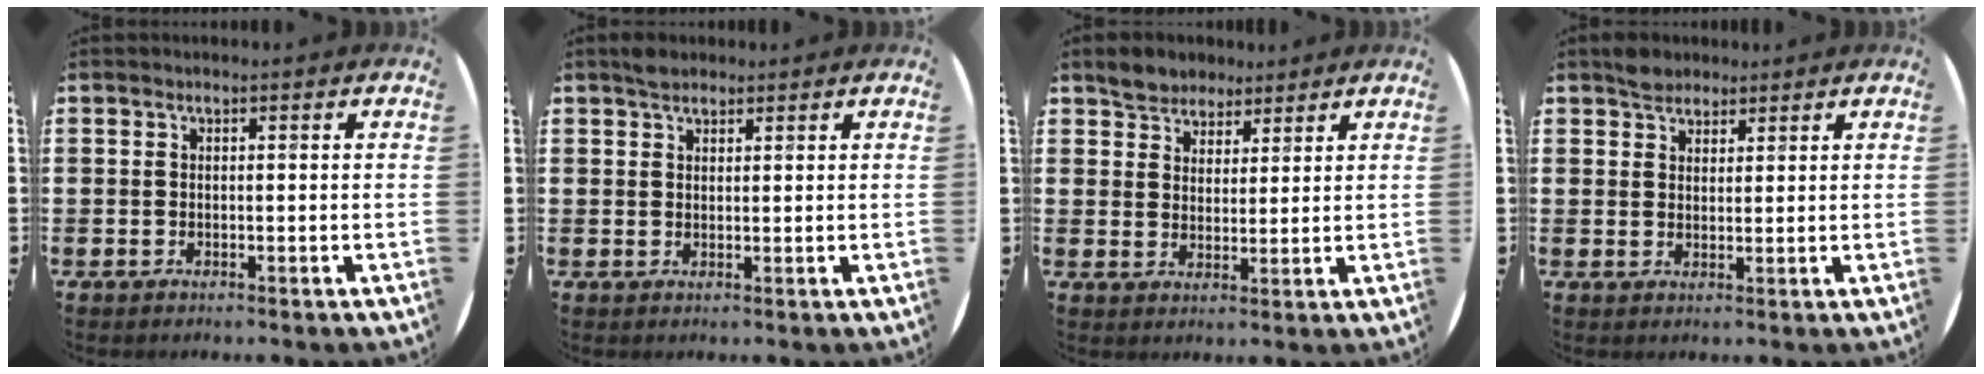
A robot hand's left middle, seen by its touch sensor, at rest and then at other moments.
{"total": 1.7, "force": [1.5, 0.6, 0.2], "torque": [0.001, 0.000, 0.028]}
{"total": 3.9, "force": [3.4, 1.9, -0.3], "torque": [-0.010, 0.002, 0.066]}
{"total": 2.6, "force": [2.3, 1.2, 0.0], "torque": [0.003, 0.002, 0.044]}